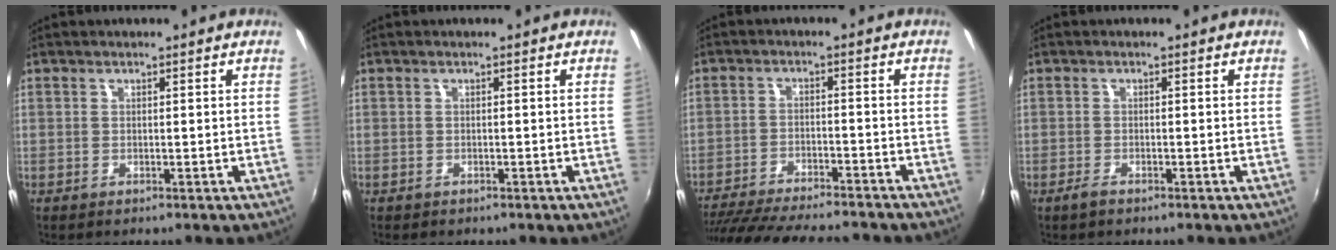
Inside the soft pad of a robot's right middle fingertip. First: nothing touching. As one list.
[{"total": 0.7, "force": [-0.5, 0.5, 0.1], "torque": [-0.005, -0.001, -0.006]}, {"total": 20.1, "force": [-17.6, 3.8, 9.1], "torque": [-0.176, -0.026, -0.262]}, {"total": 1.5, "force": [-1.2, 0.5, 0.8], "torque": [-0.020, -0.003, -0.024]}]